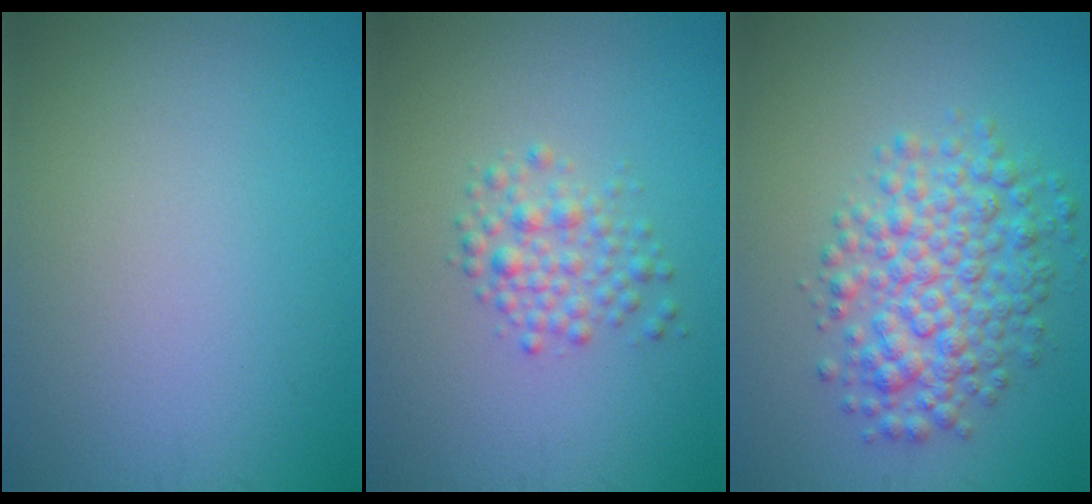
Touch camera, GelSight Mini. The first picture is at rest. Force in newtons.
{"total": 2.4, "press": 2.4, "slide": 0.1}
{"total": 5.7, "press": 5.7, "slide": 0.1}